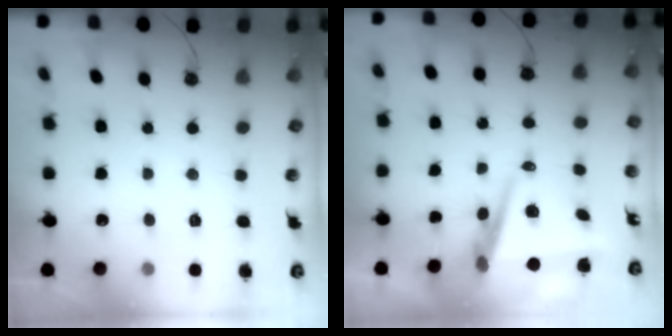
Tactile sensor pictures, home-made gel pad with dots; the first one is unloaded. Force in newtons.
{"total": 8.0, "press": 6.8, "slide": 4.3}